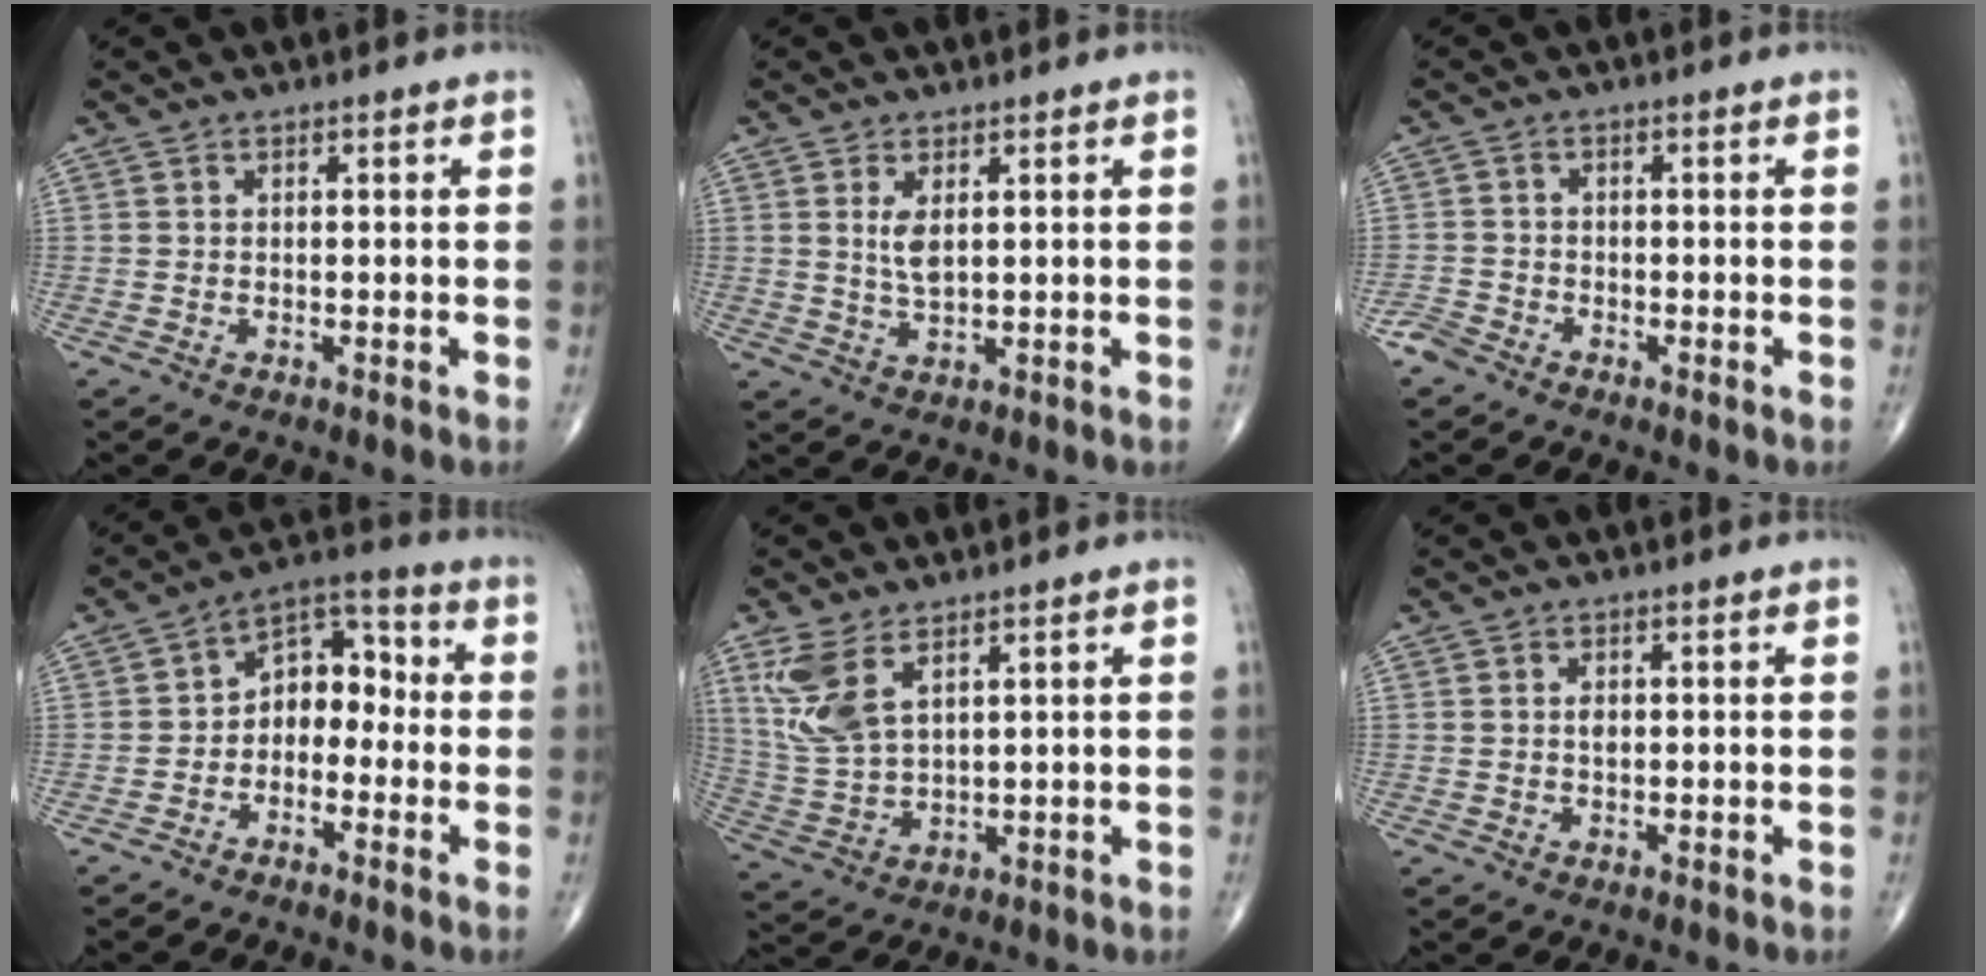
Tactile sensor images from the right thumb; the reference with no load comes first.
{"total": 3.6, "force": [1.1, 1.3, 3.1], "torque": [-0.063, -0.012, 0.028]}
{"total": 2.3, "force": [-1.9, 1.2, 0.4], "torque": [-0.006, 0.002, -0.043]}
{"total": 8.7, "force": [-1.5, 6.1, 6.0], "torque": [-0.059, 0.046, -0.043]}
{"total": 8.9, "force": [4.7, 3.9, 6.4], "torque": [-0.146, -0.015, 0.109]}
{"total": 1.1, "force": [0.2, 0.7, 0.9], "torque": [-0.014, 0.000, 0.004]}